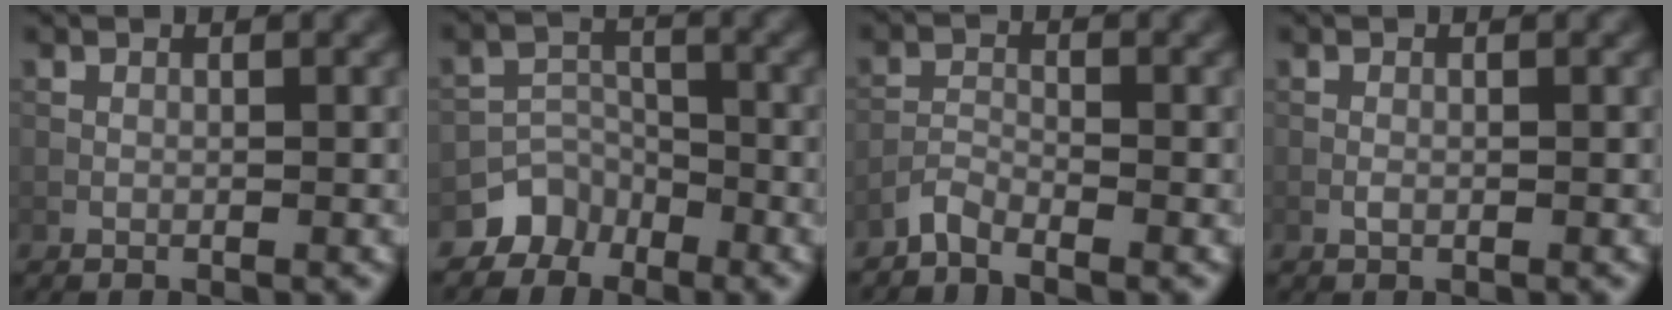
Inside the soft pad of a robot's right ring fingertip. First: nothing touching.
{"total": 3.4, "force": [-2.7, 2.2, 0.2], "torque": [0.012, 0.003, -0.048]}
{"total": 1.7, "force": [-1.6, 0.2, 0.5], "torque": [-0.011, 0.004, -0.041]}
{"total": 0.6, "force": [-0.2, 0.3, 0.4], "torque": [-0.010, 0.000, -0.005]}